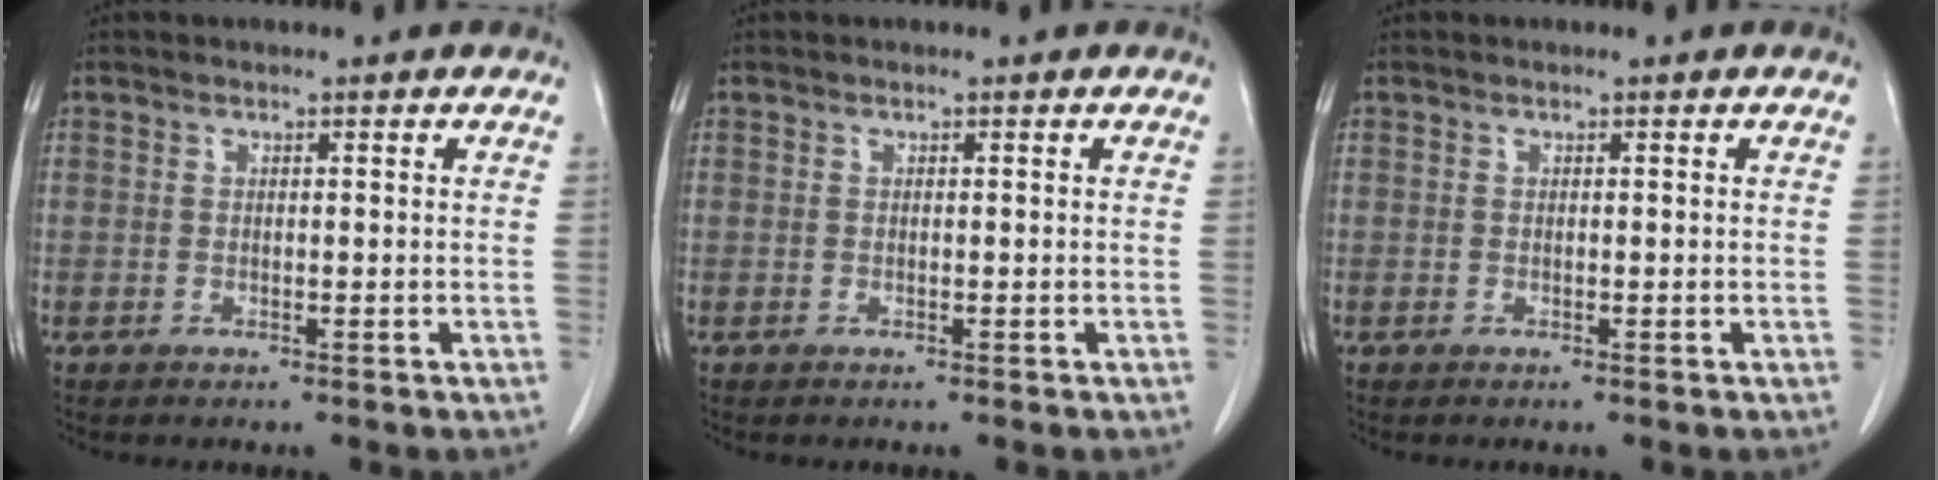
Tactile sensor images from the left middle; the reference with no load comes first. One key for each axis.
{"total": 0.0}
{"total": 0.0}